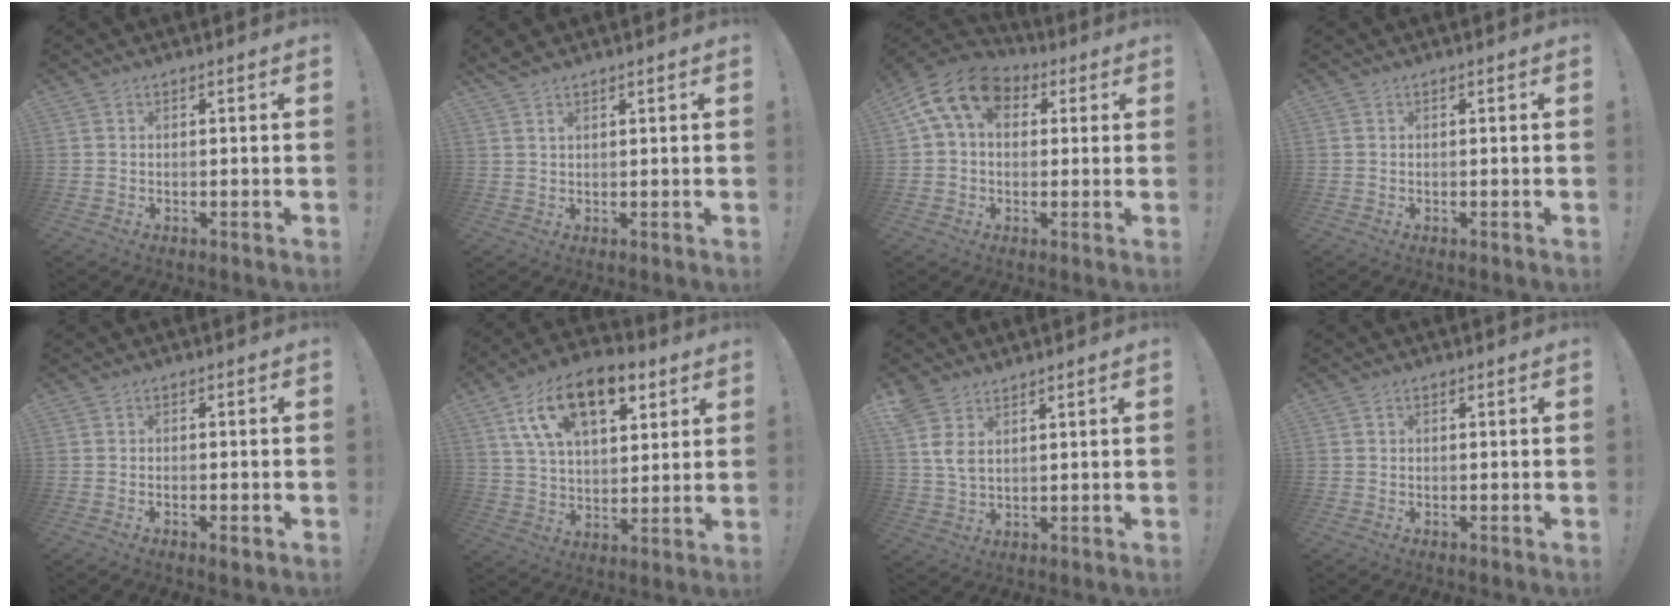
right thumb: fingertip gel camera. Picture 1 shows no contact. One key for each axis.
{"total": 1.7, "fx": 1.3, "fy": 0.5, "fz": 0.9, "tx": -0.023, "ty": -0.001, "tz": 0.026}
{"total": 13.4, "fx": 4.7, "fy": 9.1, "fz": 8.7, "tx": -0.156, "ty": -0.008, "tz": 0.089}
{"total": 0.0}
{"total": 1.7, "fx": -0.9, "fy": 0.5, "fz": 1.4, "tx": -0.019, "ty": 0.002, "tz": -0.015}
{"total": 19.1, "fx": 9.7, "fy": 10.4, "fz": 12.9, "tx": -0.213, "ty": -0.031, "tz": 0.172}
{"total": 6.0, "fx": 3.6, "fy": 3.3, "fz": 3.4, "tx": -0.066, "ty": -0.019, "tz": 0.068}
{"total": 0.6, "fx": -0.1, "fy": 0.6, "fz": 0.0, "tx": -0.001, "ty": 0.002, "tz": -0.002}